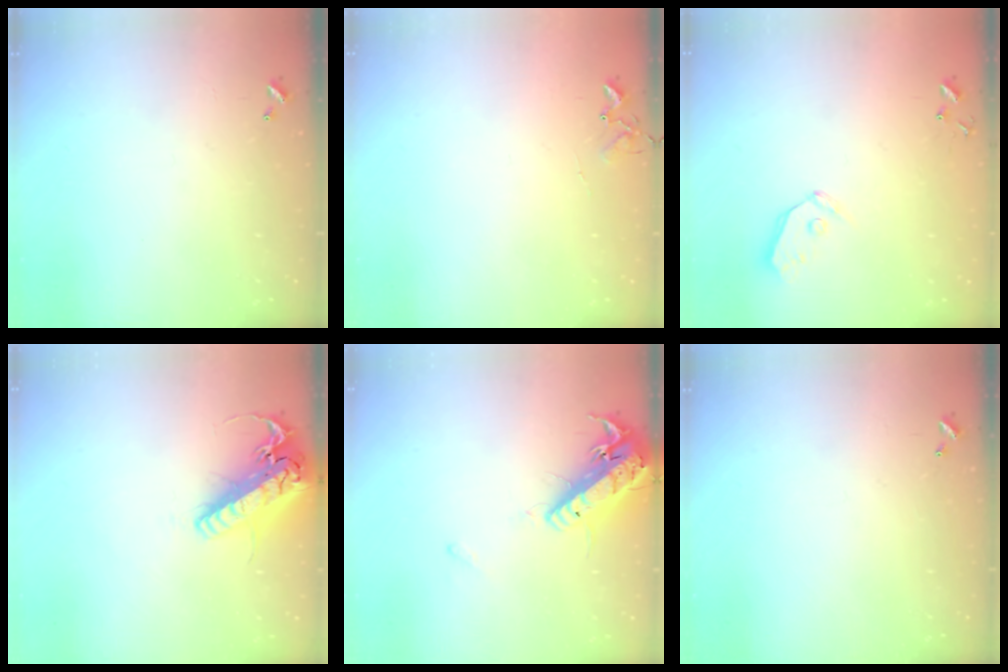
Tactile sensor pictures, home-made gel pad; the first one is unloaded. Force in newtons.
{"total": 6.1, "press": 6.0, "slide": 0.6}
{"total": 6.3, "press": 6.3, "slide": 0.7}
{"total": 21.0, "press": 20.7, "slide": 3.7}
{"total": 17.3, "press": 16.9, "slide": 3.7}
{"total": 0.0}